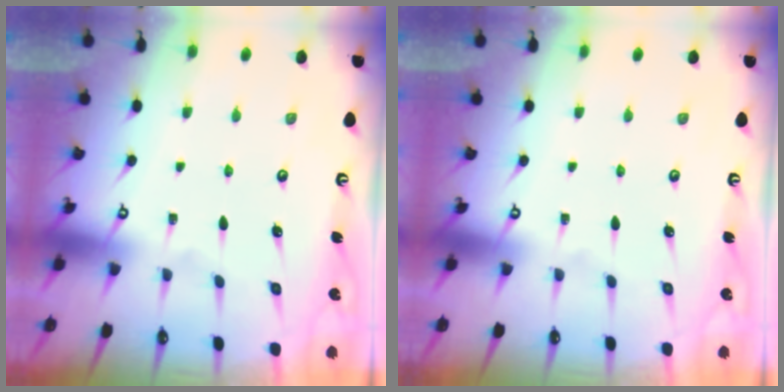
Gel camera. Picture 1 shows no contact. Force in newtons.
{"total": 0.0}